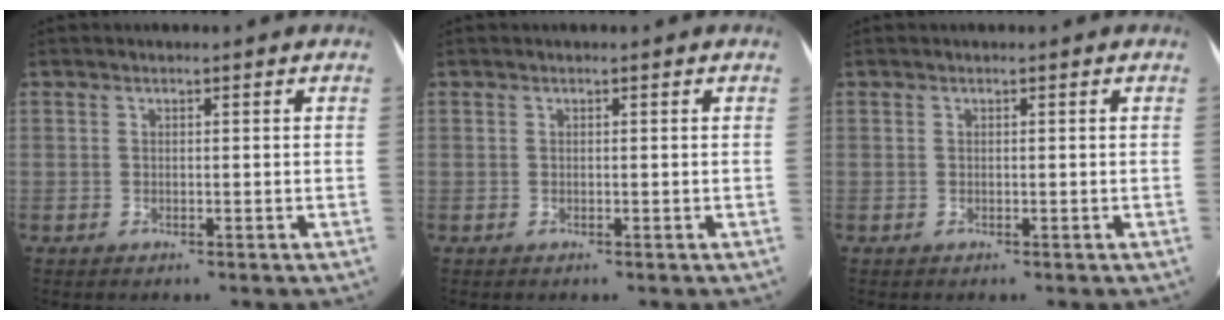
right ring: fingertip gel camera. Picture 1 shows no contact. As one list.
[{"total": 0.0}, {"total": 0.0}]